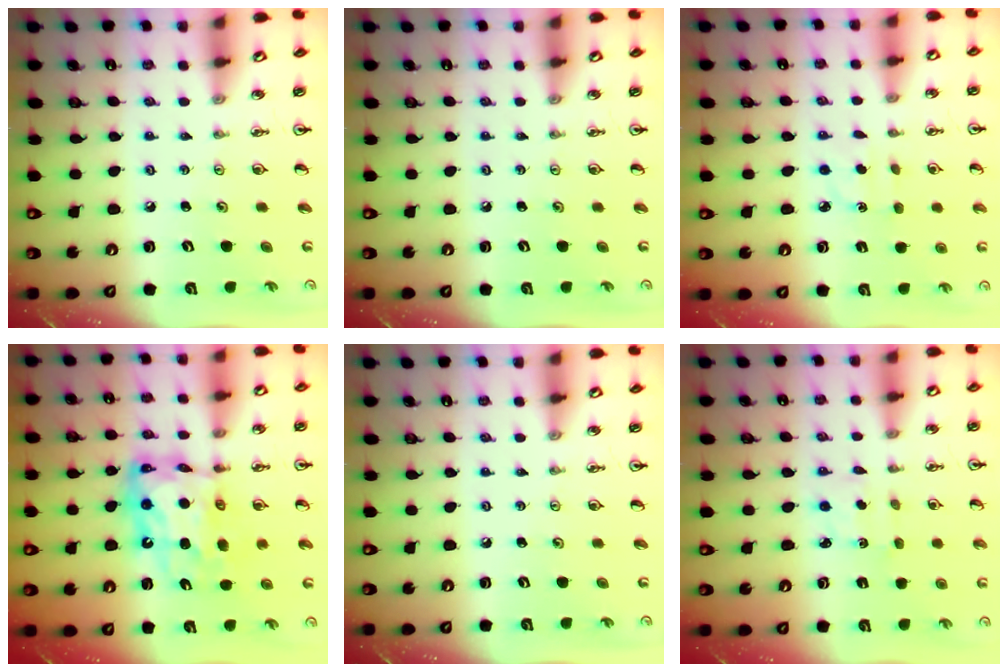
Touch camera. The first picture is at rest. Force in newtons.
{"total": 0.0}
{"total": 2.6, "press": 2.5, "slide": 0.7}
{"total": 13.2, "press": 13.1, "slide": 1.1}
{"total": 0.0}
{"total": 1.8, "press": 1.7, "slide": 0.5}